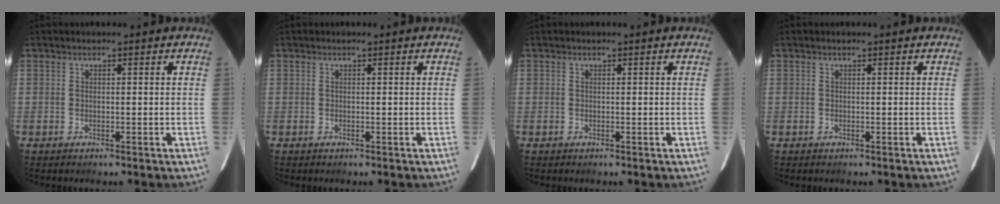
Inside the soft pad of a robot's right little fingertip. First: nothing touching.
{"total": 0.0}
{"total": 0.0}
{"total": 0.0}